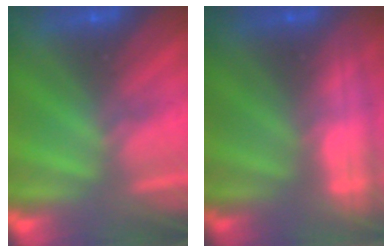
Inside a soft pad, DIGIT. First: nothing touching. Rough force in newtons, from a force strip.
{"total": 2.9}